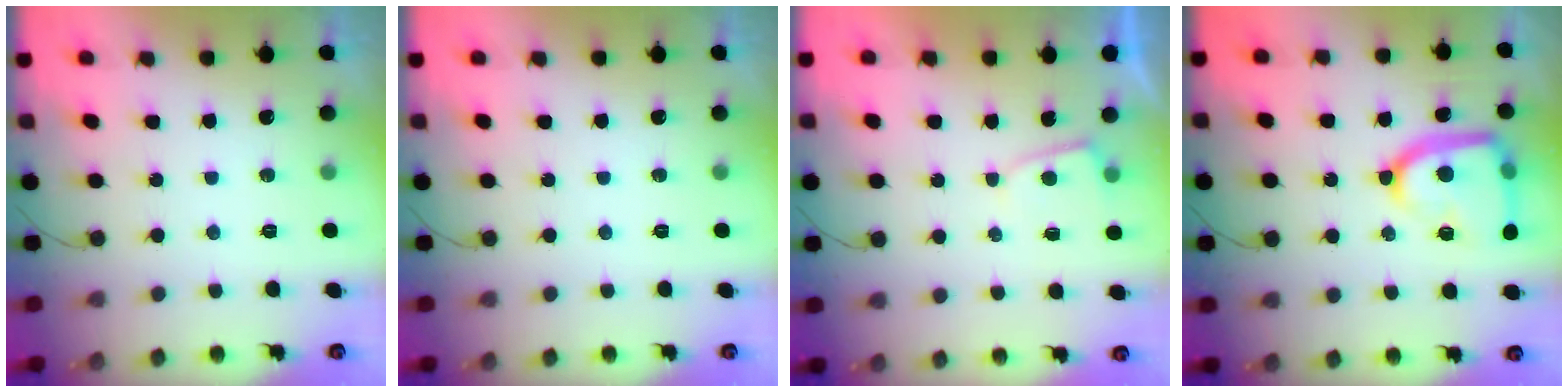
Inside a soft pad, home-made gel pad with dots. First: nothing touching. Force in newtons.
{"total": 0.0}
{"total": 2.3, "press": 2.2, "slide": 0.3}
{"total": 16.7, "press": 16.6, "slide": 1.2}